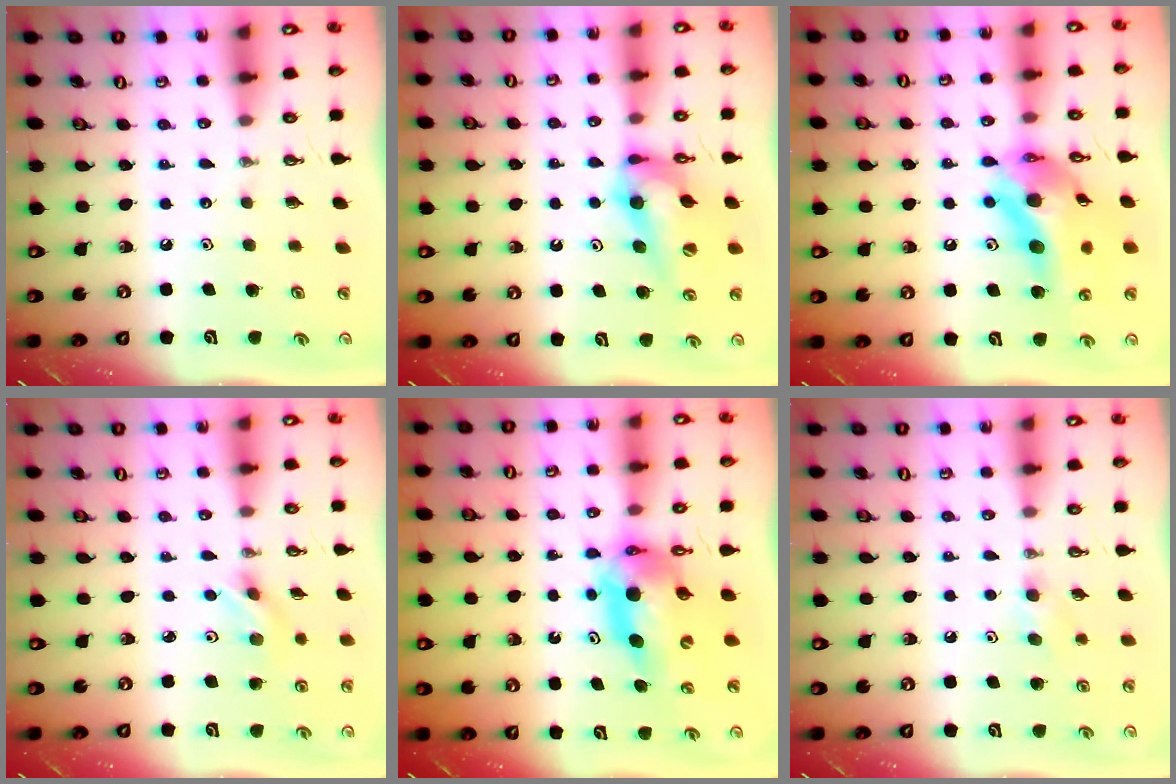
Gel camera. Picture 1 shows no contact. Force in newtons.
{"total": 12.2, "press": 12.1, "slide": 1.2}
{"total": 18.0, "press": 17.9, "slide": 2.0}
{"total": 2.9, "press": 2.8, "slide": 0.8}
{"total": 11.3, "press": 11.3, "slide": 1.2}
{"total": 5.2, "press": 4.5, "slide": 2.5}